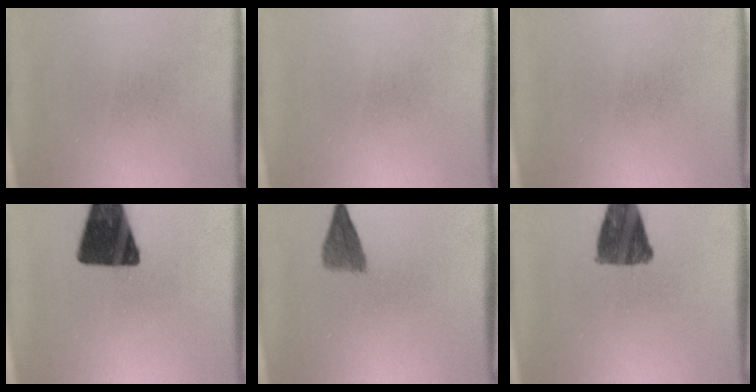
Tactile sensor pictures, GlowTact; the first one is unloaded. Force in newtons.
{"total": 0.0}
{"total": 0.0}
{"total": 16.5}
{"total": 3.6}
{"total": 10.9}